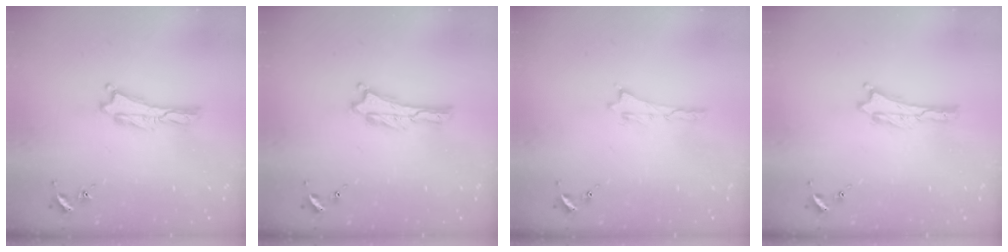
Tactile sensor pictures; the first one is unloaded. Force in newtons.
{"total": 0.0}
{"total": 0.0}
{"total": 0.0}